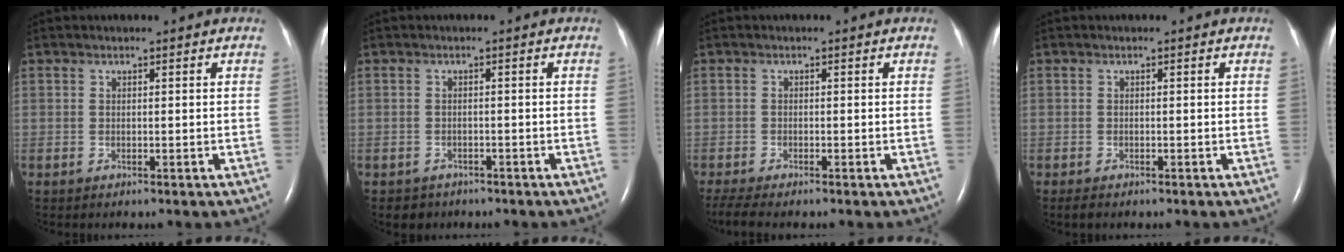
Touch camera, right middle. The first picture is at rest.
{"total": 2.1, "force": [-1.5, 1.5, -0.2], "torque": [-0.006, 0.006, -0.019]}
{"total": 4.8, "force": [-3.9, 0.8, 2.6], "torque": [-0.051, -0.012, -0.064]}
{"total": 1.1, "force": [-0.9, 0.4, 0.6], "torque": [-0.015, -0.003, -0.010]}